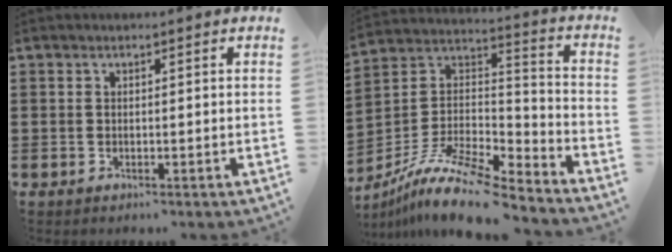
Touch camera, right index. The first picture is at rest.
{"total": 12.1, "force": [-9.9, 1.8, 6.8], "torque": [-0.137, 0.014, -0.195]}